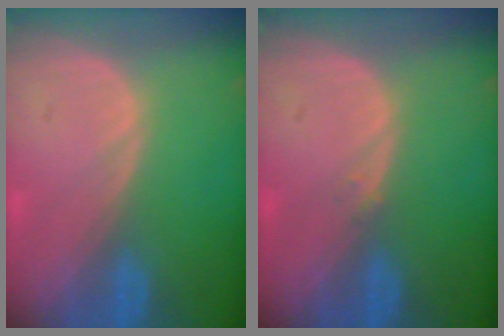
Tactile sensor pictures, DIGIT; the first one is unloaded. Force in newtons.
{"total": 0.6, "press": 0.5, "slide": 0.3}